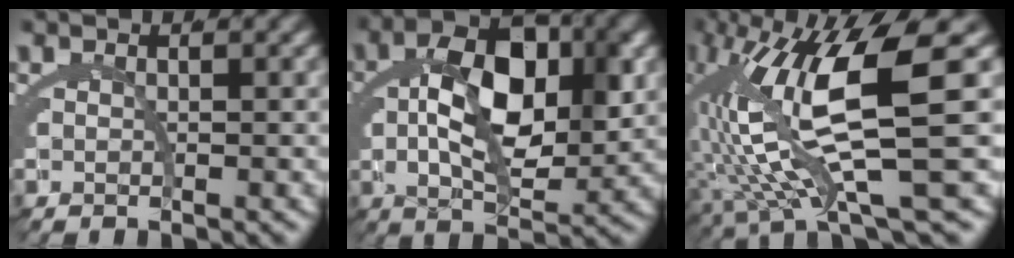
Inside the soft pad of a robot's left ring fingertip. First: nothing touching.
{"total": 9.0, "force": [1.6, 4.1, 7.8], "torque": [-0.117, 0.004, 0.027]}
{"total": 12.4, "force": [1.4, 3.9, 11.7], "torque": [-0.204, 0.004, 0.034]}